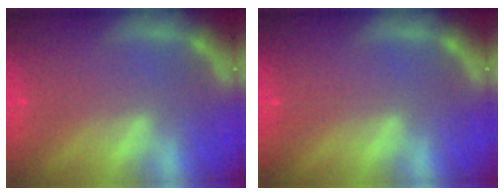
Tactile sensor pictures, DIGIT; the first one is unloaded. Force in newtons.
{"total": 0.0}